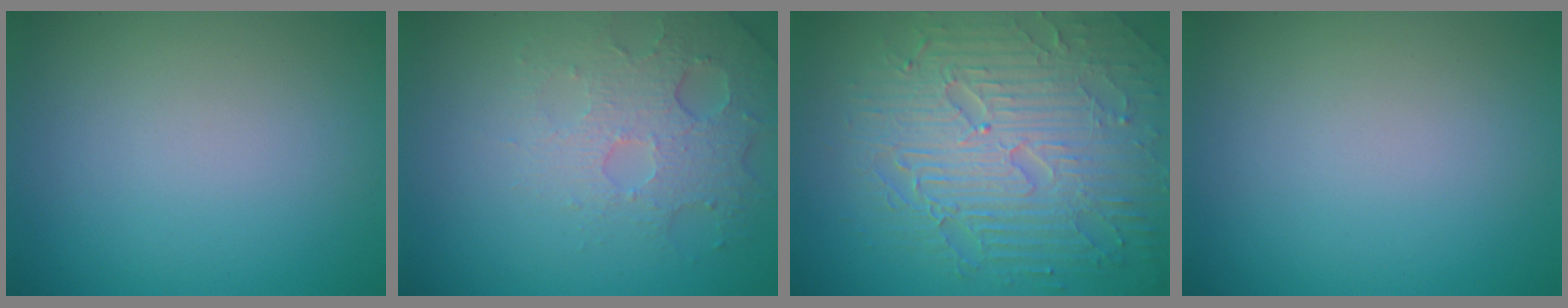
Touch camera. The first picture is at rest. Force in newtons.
{"total": 5.0, "press": 3.3, "slide": 3.7}
{"total": 8.8, "press": 6.3, "slide": 6.1}
{"total": 0.0}